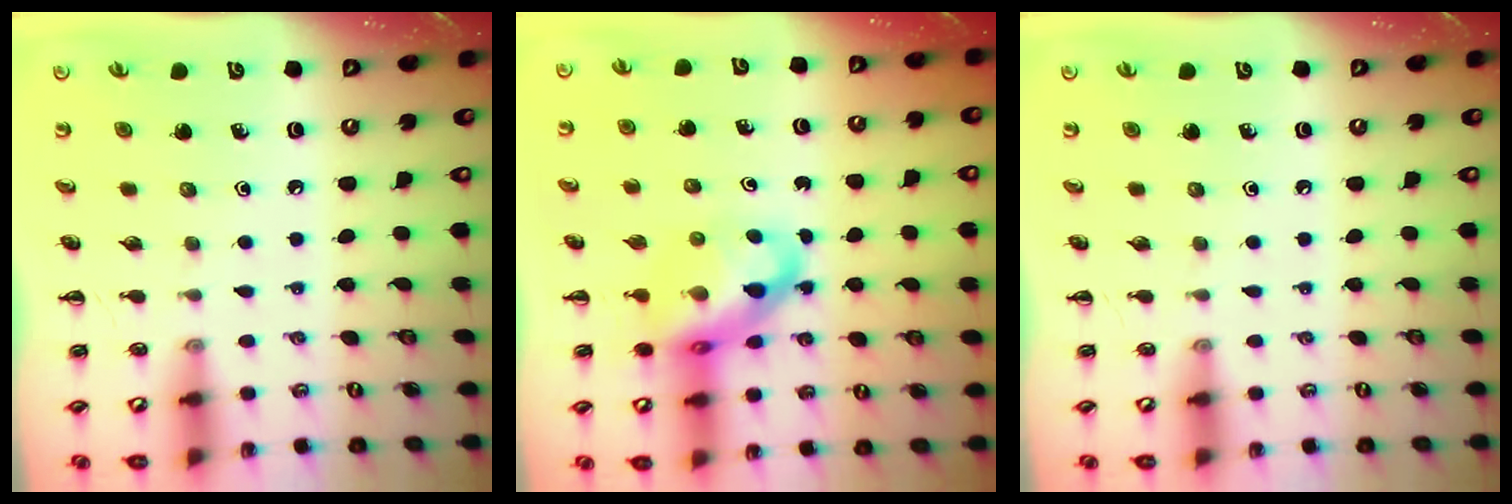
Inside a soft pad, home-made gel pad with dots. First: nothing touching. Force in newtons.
{"total": 12.5, "press": 12.1, "slide": 3.0}
{"total": 0.0}